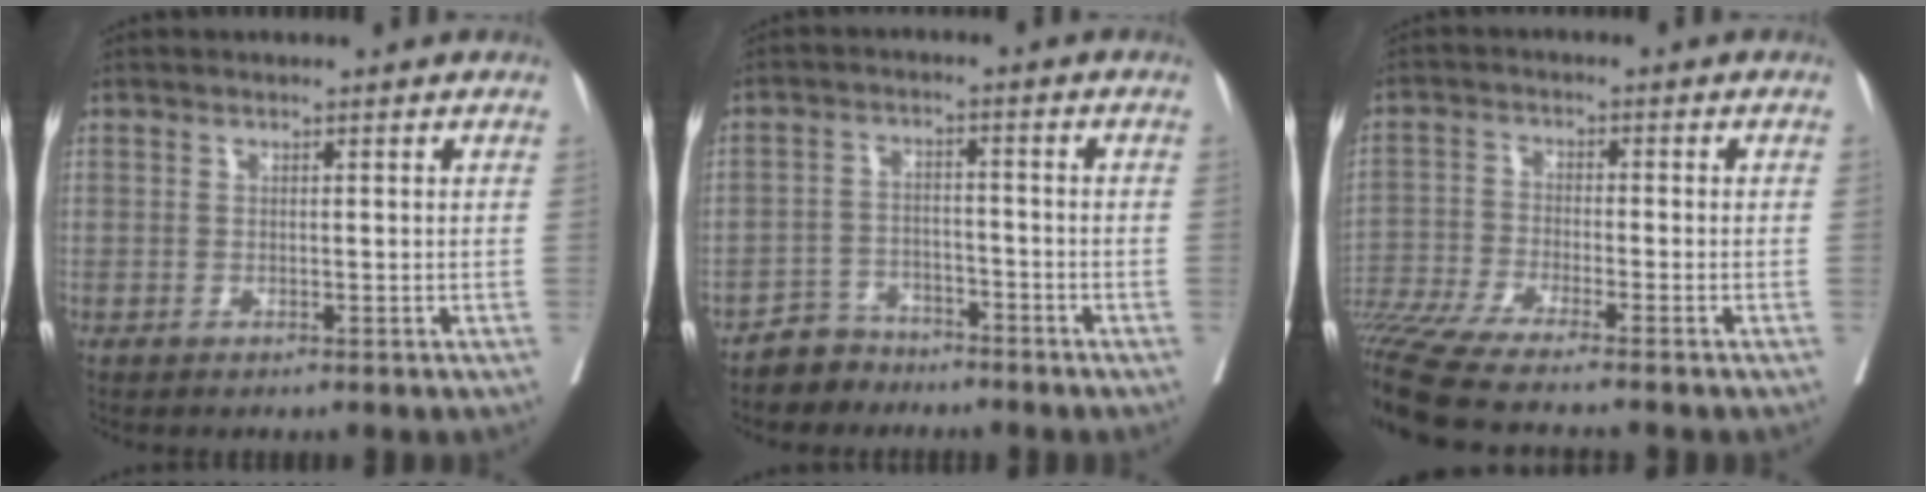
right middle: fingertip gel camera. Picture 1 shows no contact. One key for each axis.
{"total": 5.0, "fx": -4.2, "fy": 2.8, "fz": -0.2, "tx": 0.008, "ty": 0.006, "tz": -0.077}
{"total": 17.0, "fx": -14.7, "fy": -0.5, "fz": 8.5, "tx": -0.168, "ty": -0.034, "tz": -0.256}